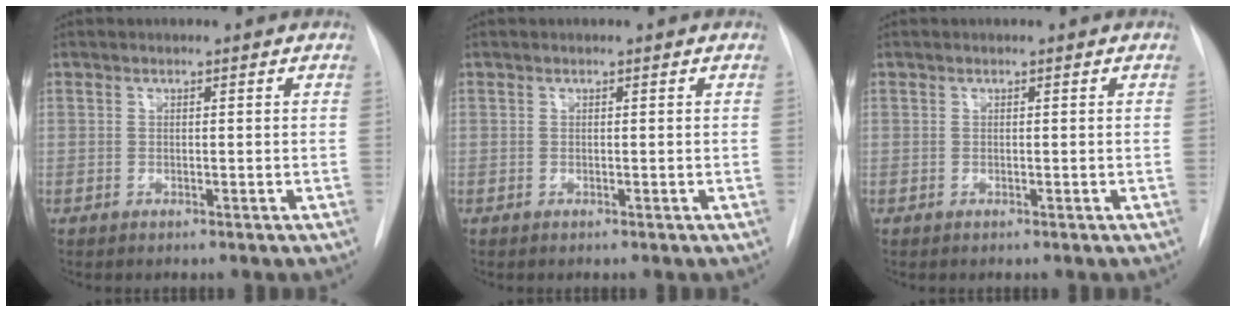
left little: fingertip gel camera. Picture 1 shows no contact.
{"total": 0.0}
{"total": 0.0}